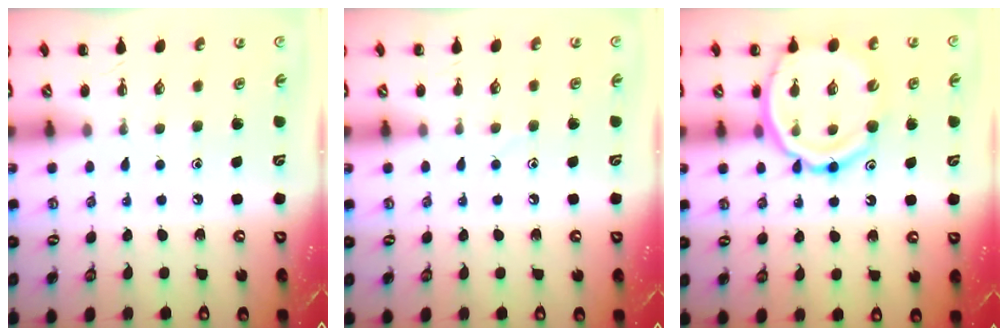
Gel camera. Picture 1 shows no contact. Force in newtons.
{"total": 4.0, "press": 3.9, "slide": 0.9}
{"total": 16.0, "press": 15.7, "slide": 3.2}